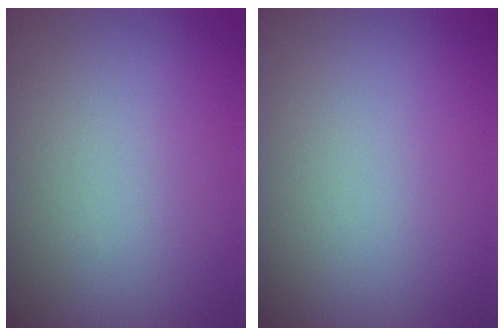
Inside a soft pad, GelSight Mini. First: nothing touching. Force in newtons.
{"total": 0.0}